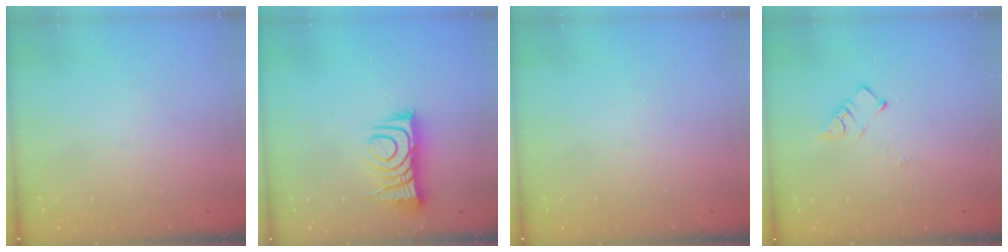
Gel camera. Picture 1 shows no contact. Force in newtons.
{"total": 9.7, "press": 9.7, "slide": 0.9}
{"total": 0.0}
{"total": 4.3, "press": 4.3, "slide": 0.1}